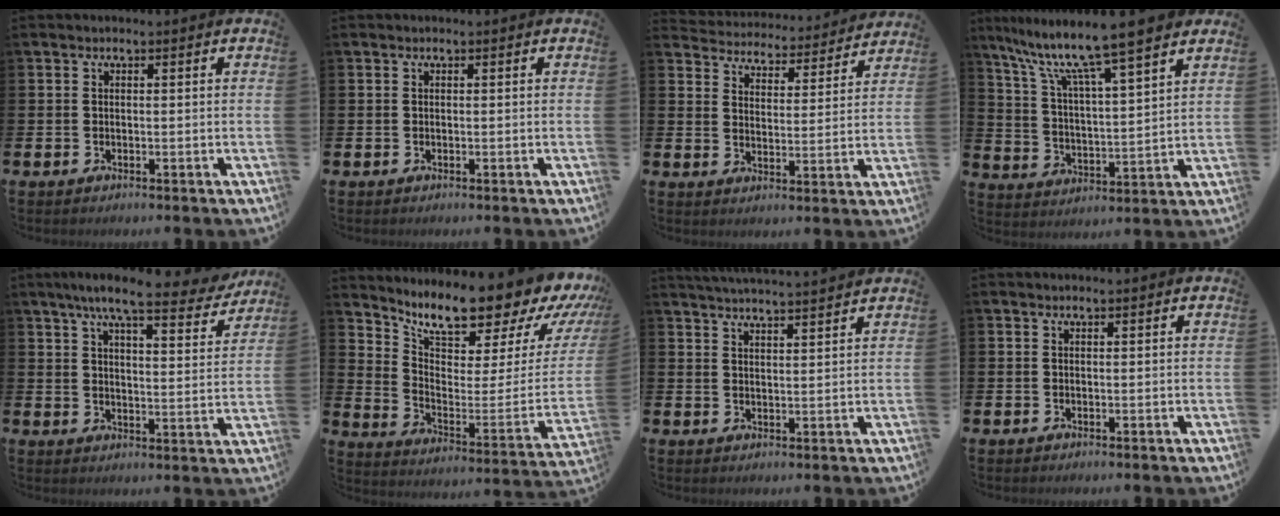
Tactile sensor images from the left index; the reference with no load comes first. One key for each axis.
{"total": 0.0}
{"total": 4.5, "fx": 4.4, "fy": 1.0, "fz": -0.1, "tx": -0.015, "ty": -0.046, "tz": 0.071}
{"total": 11.0, "fx": 9.5, "fy": 0.8, "fz": 5.5, "tx": -0.128, "ty": -0.063, "tz": 0.154}
{"total": 8.6, "fx": 7.4, "fy": 1.1, "fz": 4.2, "tx": -0.080, "ty": -0.040, "tz": 0.123}
{"total": 11.1, "fx": 10.2, "fy": 2.8, "fz": 3.2, "tx": -0.062, "ty": -0.102, "tz": 0.165}
{"total": 4.3, "fx": 4.3, "fy": -0.8, "fz": 0.3, "tx": -0.009, "ty": -0.027, "tz": 0.075}
{"total": 0.6, "fx": 0.5, "fy": 0.0, "fz": 0.2, "tx": 0.003, "ty": -0.002, "tz": 0.009}